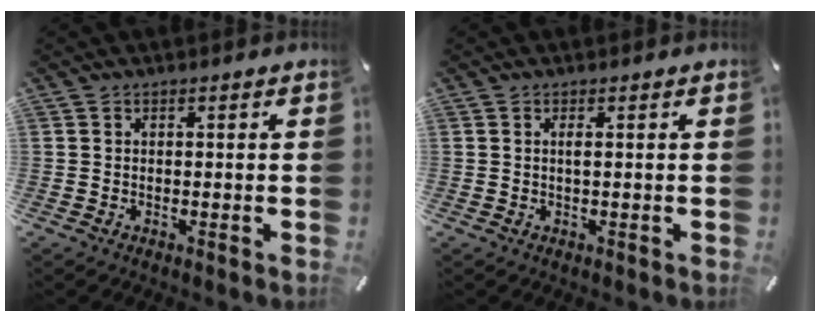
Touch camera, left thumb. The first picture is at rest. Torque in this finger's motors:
{"motor_torque": [0.00, 0.25, 0.22, -0.09, 0.00]}